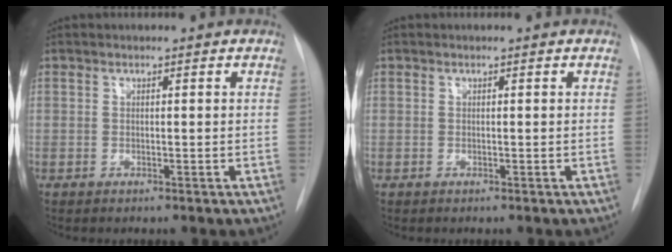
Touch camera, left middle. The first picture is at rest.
{"total": 0.0}